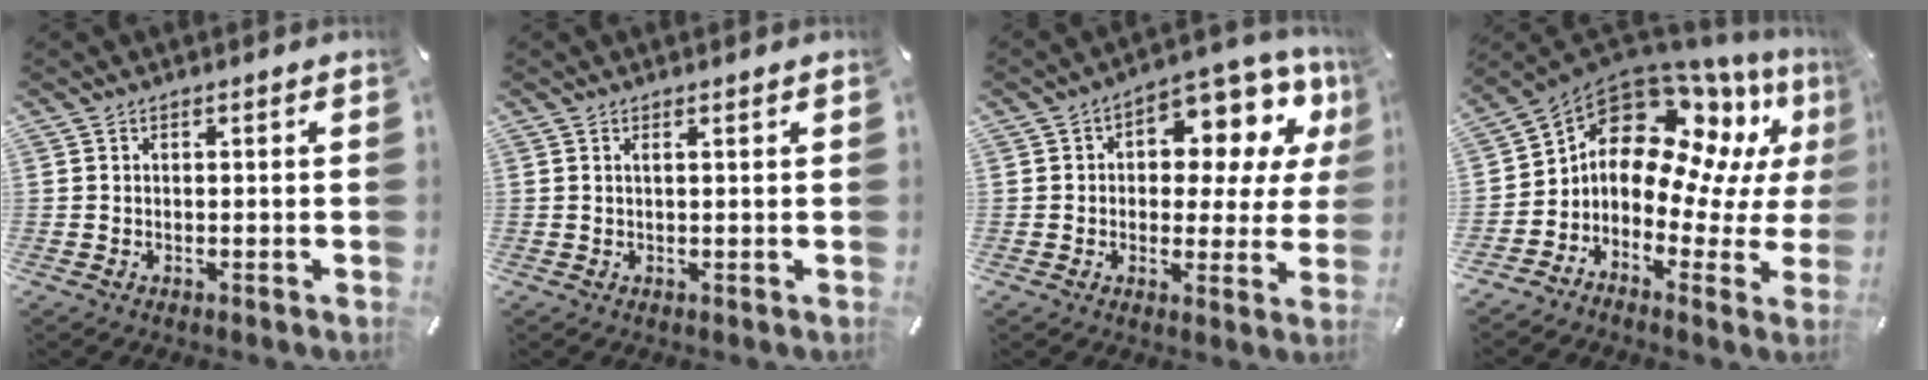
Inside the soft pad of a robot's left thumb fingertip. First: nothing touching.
{"total": 1.0, "force": [0.4, 0.0, 0.9], "torque": [-0.017, 0.000, 0.006]}
{"total": 11.8, "force": [5.4, 6.9, 7.9], "torque": [-0.106, -0.044, 0.092]}
{"total": 13.8, "force": [6.2, 9.8, 7.4], "torque": [-0.145, -0.066, 0.102]}